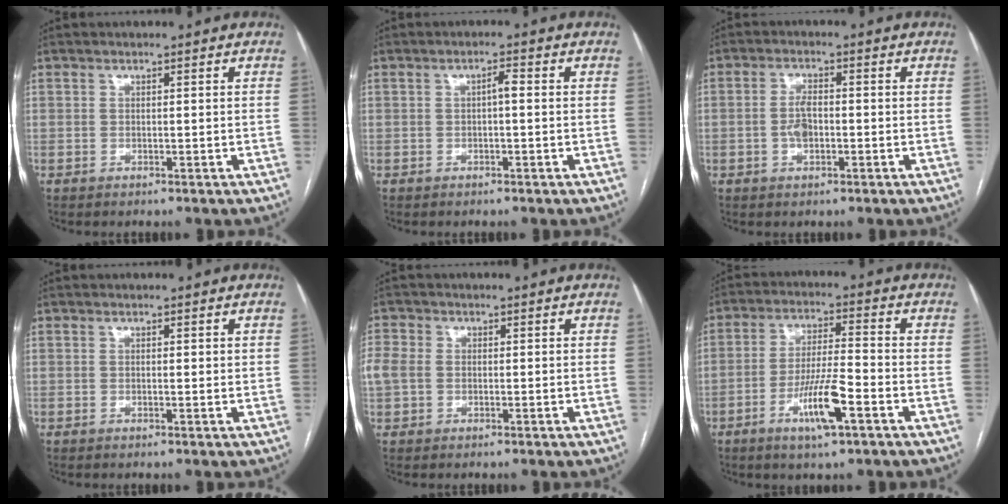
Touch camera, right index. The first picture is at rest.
{"total": 1.6, "force": [0.0, 0.4, 1.6], "torque": [-0.029, 0.004, 0.000]}
{"total": 3.2, "force": [-0.6, 1.5, 2.8], "torque": [-0.055, 0.005, -0.010]}
{"total": 0.8, "force": [0.3, 0.3, 0.7], "torque": [-0.014, -0.001, 0.002]}
{"total": 4.0, "force": [0.1, 3.2, 2.3], "torque": [-0.071, 0.018, 0.004]}
{"total": 9.0, "force": [-4.1, 1.0, 8.0], "torque": [-0.148, -0.005, -0.070]}